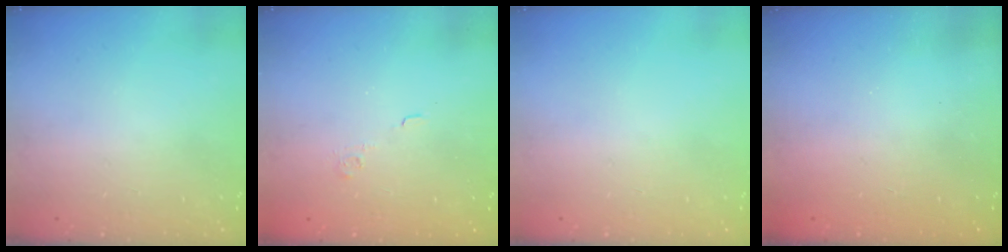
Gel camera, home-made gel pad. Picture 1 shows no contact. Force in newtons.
{"total": 3.6, "press": 3.5, "slide": 0.9}
{"total": 0.0}
{"total": 2.5, "press": 2.4, "slide": 0.8}